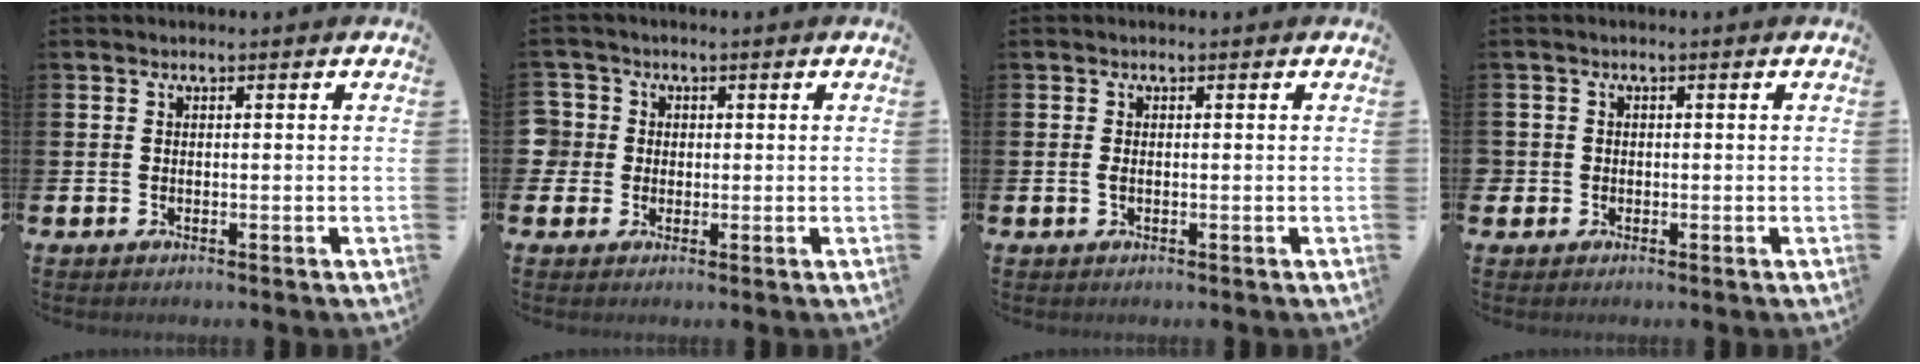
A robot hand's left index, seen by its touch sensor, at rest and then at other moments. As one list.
[{"total": 3.5, "force": [0.5, 3.5, 0.1], "torque": [-0.006, 0.009, 0.003]}, {"total": 0.8, "force": [-0.1, 0.3, 0.7], "torque": [-0.017, 0.004, -0.002]}, {"total": 1.4, "force": [-0.1, 1.4, 0.1], "torque": [0.007, 0.001, -0.009]}]